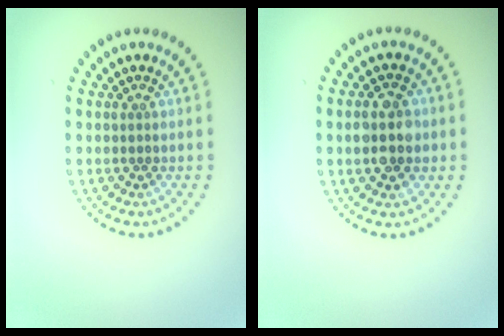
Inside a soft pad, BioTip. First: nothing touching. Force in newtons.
{"total": 4.0, "press": 4.0, "slide": 0.2}